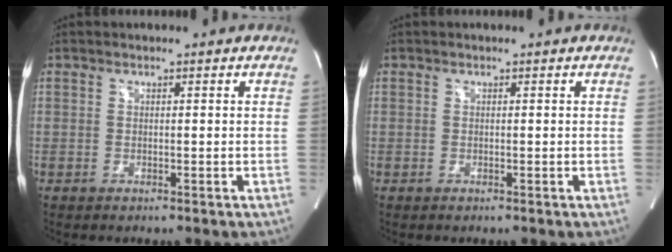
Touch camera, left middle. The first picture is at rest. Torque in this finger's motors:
{"motor_torque": [-0.06, -0.03, 0.00, 0.00]}